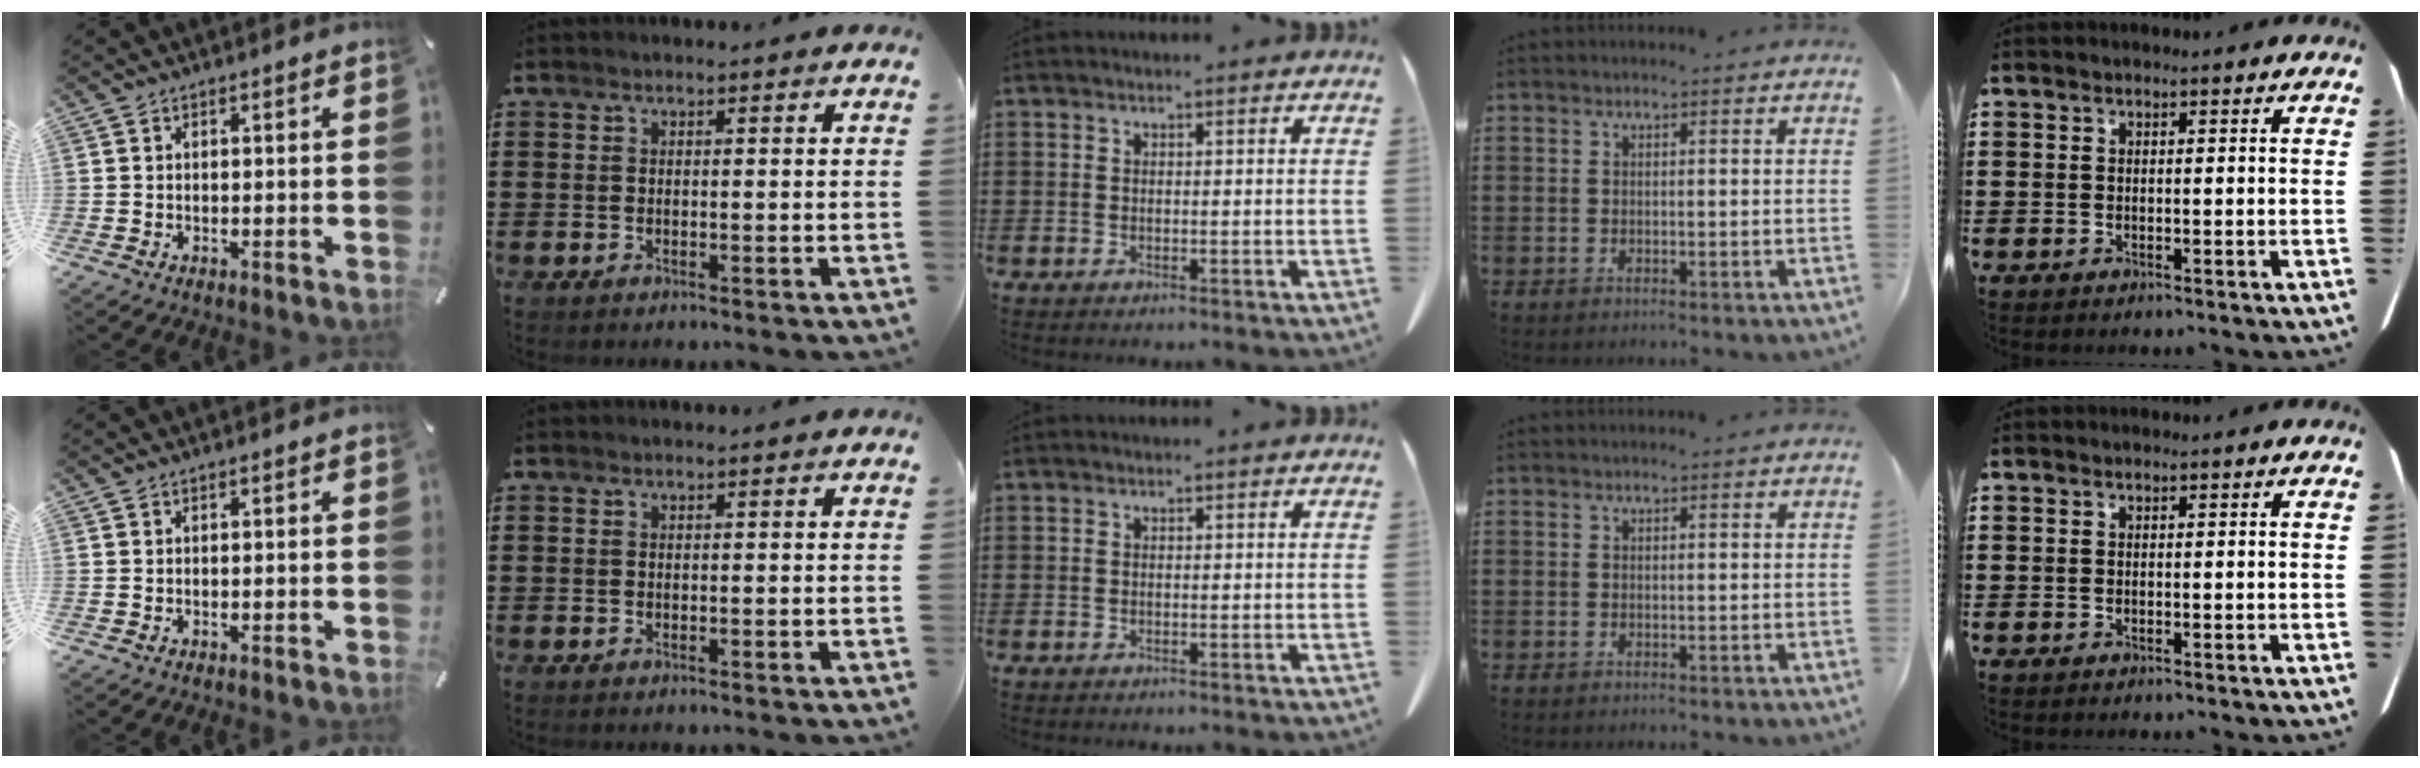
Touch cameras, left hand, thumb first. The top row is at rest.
{}